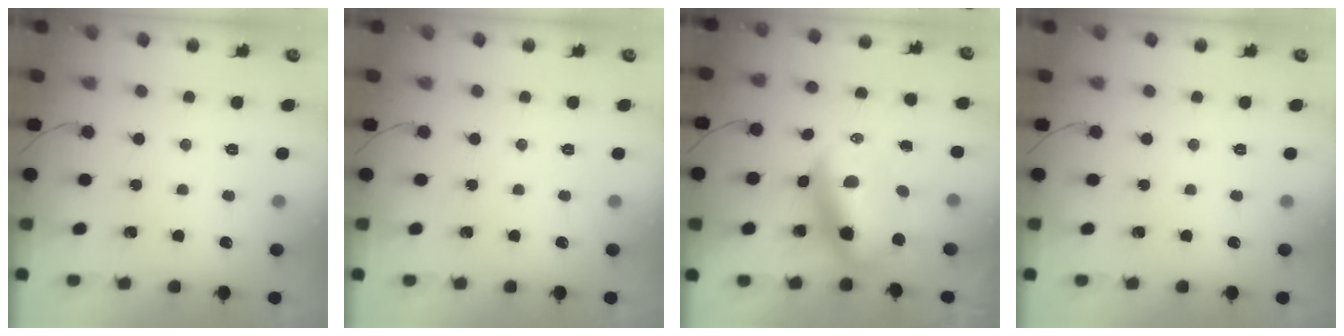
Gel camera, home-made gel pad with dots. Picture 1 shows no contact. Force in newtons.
{"total": 0.0}
{"total": 10.8, "press": 10.4, "slide": 2.7}
{"total": 0.0}